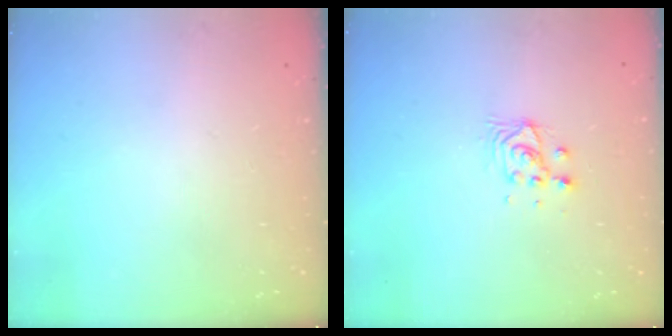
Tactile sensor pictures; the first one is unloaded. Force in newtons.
{"total": 4.4, "press": 4.4, "slide": 0.3}